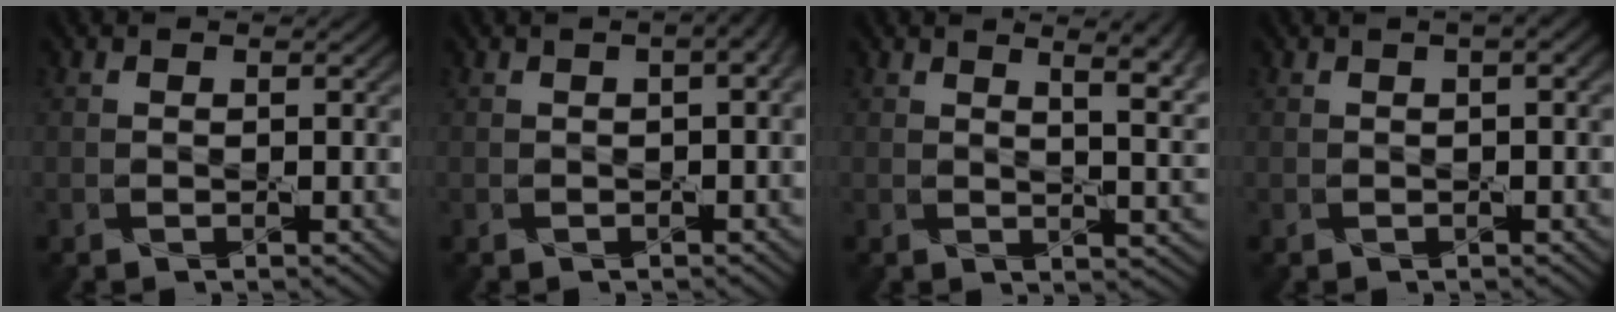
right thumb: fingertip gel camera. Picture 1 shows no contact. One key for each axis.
{"total": 3.7, "fx": 0.7, "fy": 1.5, "fz": 3.3, "tx": -0.038, "ty": 0.004, "tz": 0.010}
{"total": 8.3, "fx": 3.8, "fy": 3.0, "fz": 6.8, "tx": -0.067, "ty": 0.021, "tz": 0.042}
{"total": 1.9, "fx": 0.5, "fy": 0.4, "fz": 1.7, "tx": -0.026, "ty": 0.009, "tz": 0.004}